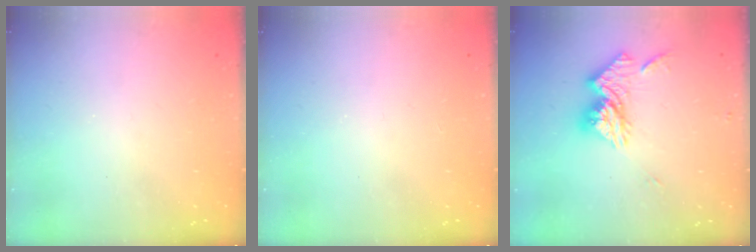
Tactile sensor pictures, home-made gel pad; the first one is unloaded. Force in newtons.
{"total": 1.7, "press": 1.7, "slide": 0.2}
{"total": 12.6, "press": 12.6, "slide": 1.1}